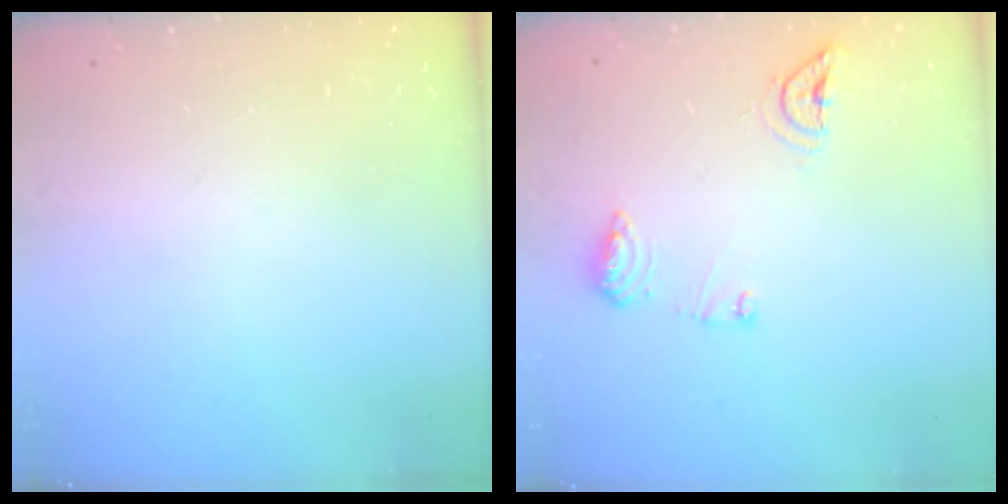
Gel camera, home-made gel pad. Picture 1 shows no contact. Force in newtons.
{"total": 8.5, "press": 8.5, "slide": 0.1}